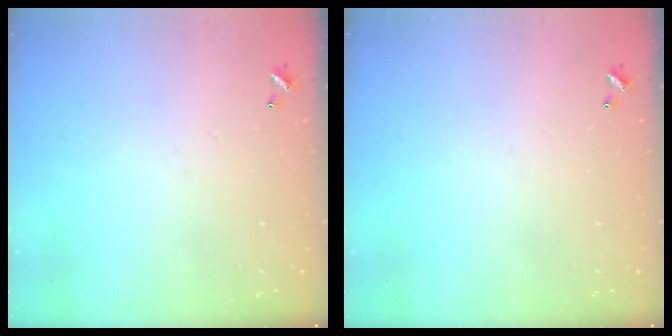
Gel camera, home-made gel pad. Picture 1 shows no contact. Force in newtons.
{"total": 0.0}